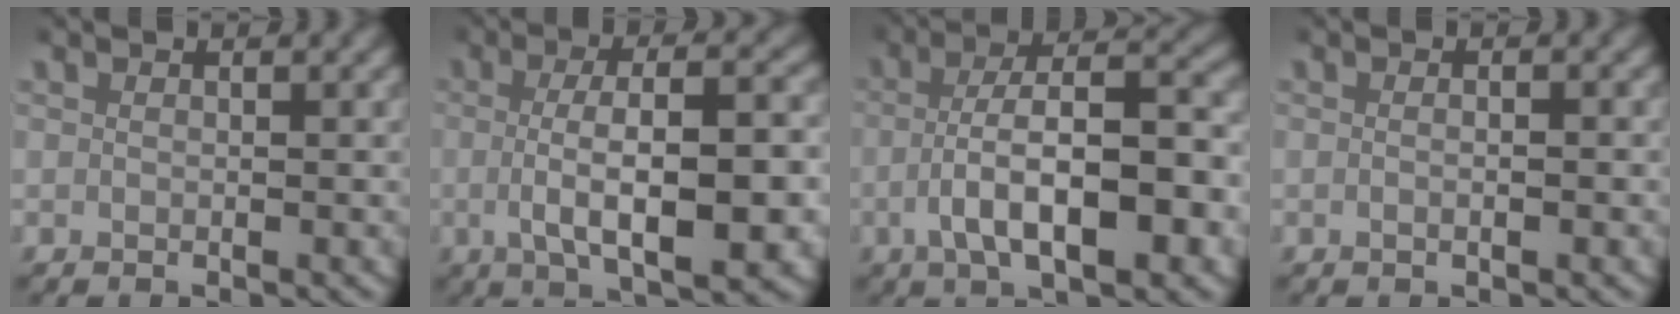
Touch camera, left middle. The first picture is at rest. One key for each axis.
{"total": 7.3, "fx": -1.5, "fy": 2.3, "fz": 6.8, "tx": -0.110, "ty": -0.009, "tz": -0.018}
{"total": 7.8, "fx": -1.8, "fy": 3.2, "fz": 6.9, "tx": -0.113, "ty": -0.009, "tz": -0.023}
{"total": 0.8, "fx": -0.4, "fy": 0.0, "fz": 0.7, "tx": -0.015, "ty": 0.000, "tz": -0.007}